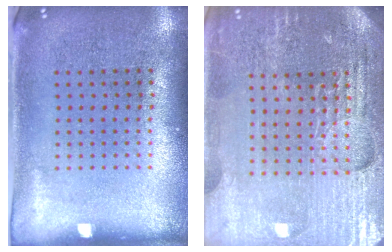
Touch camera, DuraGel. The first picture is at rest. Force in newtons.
{"total": 4.9, "press": 4.6, "slide": 1.7}